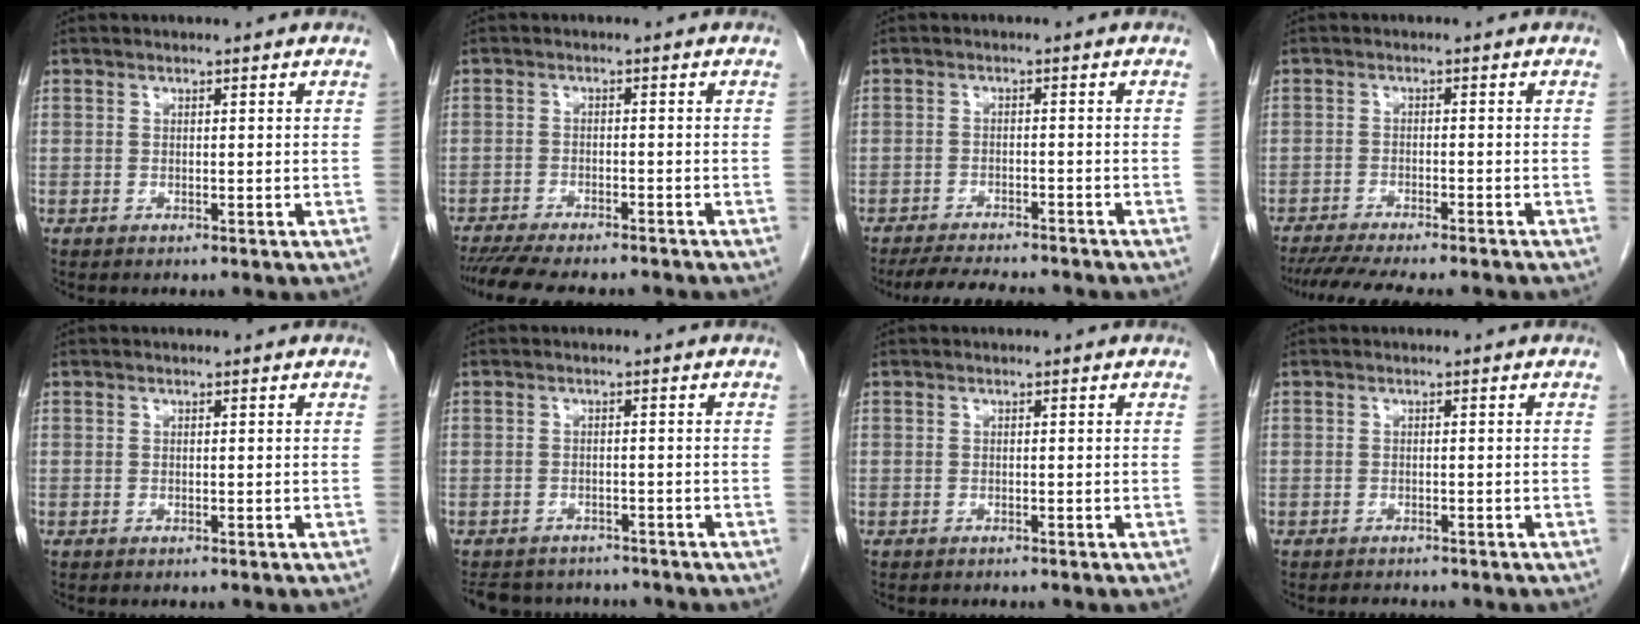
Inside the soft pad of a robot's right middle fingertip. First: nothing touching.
{"total": 11.9, "force": [-10.5, 2.2, 5.2], "torque": [-0.074, -0.010, -0.146]}
{"total": 9.2, "force": [-8.3, 1.6, 3.7], "torque": [-0.055, -0.010, -0.120]}
{"total": 12.8, "force": [-11.1, 1.5, 6.1], "torque": [-0.087, -0.017, -0.157]}
{"total": 0.0}
{"total": 7.7, "force": [-7.1, 2.9, 1.4], "torque": [-0.021, 0.005, -0.092]}
{"total": 0.6, "force": [-0.5, 0.2, 0.1], "torque": [-0.009, -0.001, -0.009]}
{"total": 1.5, "force": [-1.4, 0.5, 0.2], "torque": [-0.005, -0.004, -0.018]}